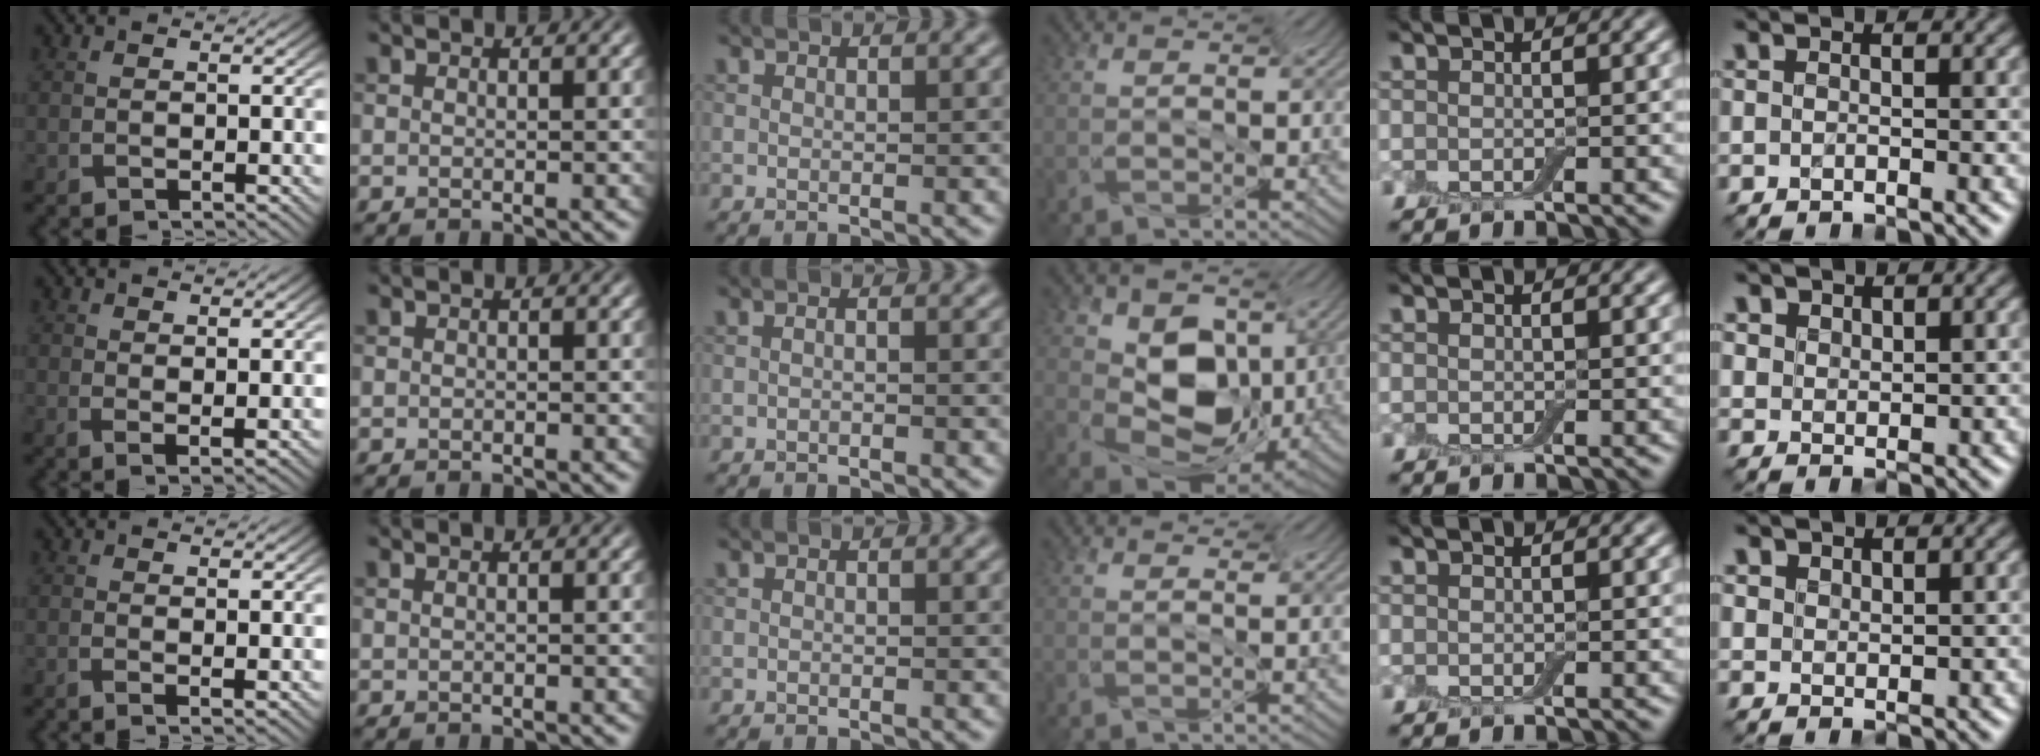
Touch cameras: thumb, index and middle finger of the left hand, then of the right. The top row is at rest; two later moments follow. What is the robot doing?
{"motion": "screw", "object": "jar lid"}